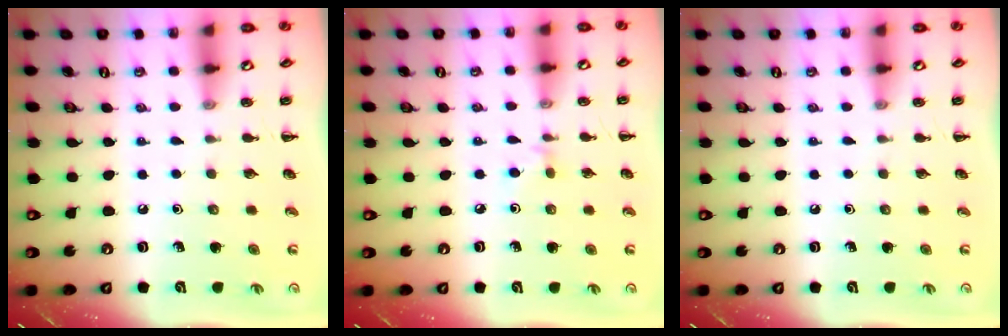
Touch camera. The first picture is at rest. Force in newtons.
{"total": 2.6, "press": 2.4, "slide": 1.0}
{"total": 0.0}